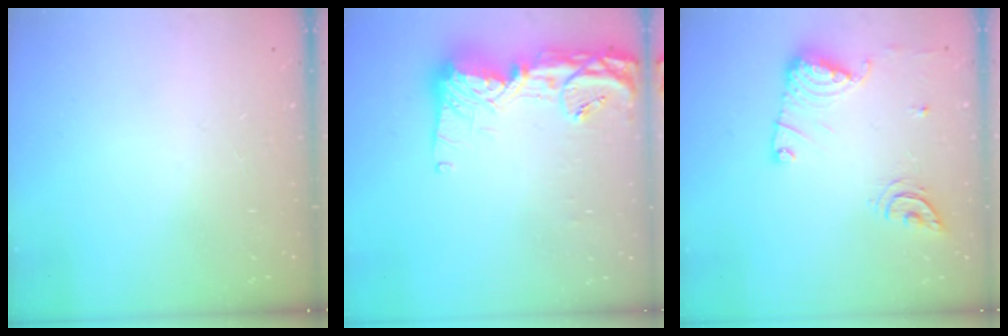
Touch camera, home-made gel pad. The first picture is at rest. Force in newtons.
{"total": 16.7, "press": 16.6, "slide": 1.5}
{"total": 12.2, "press": 12.2, "slide": 1.2}